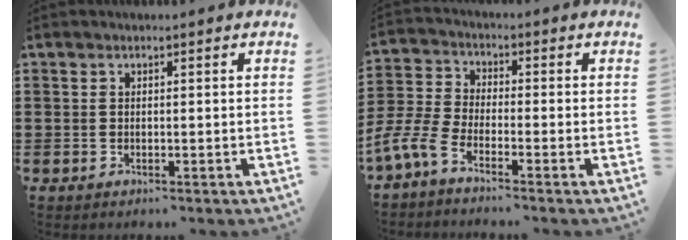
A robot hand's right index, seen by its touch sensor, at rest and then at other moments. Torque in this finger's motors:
{"motor_torque": [1.79, 0.34, 0.48, 0.17]}